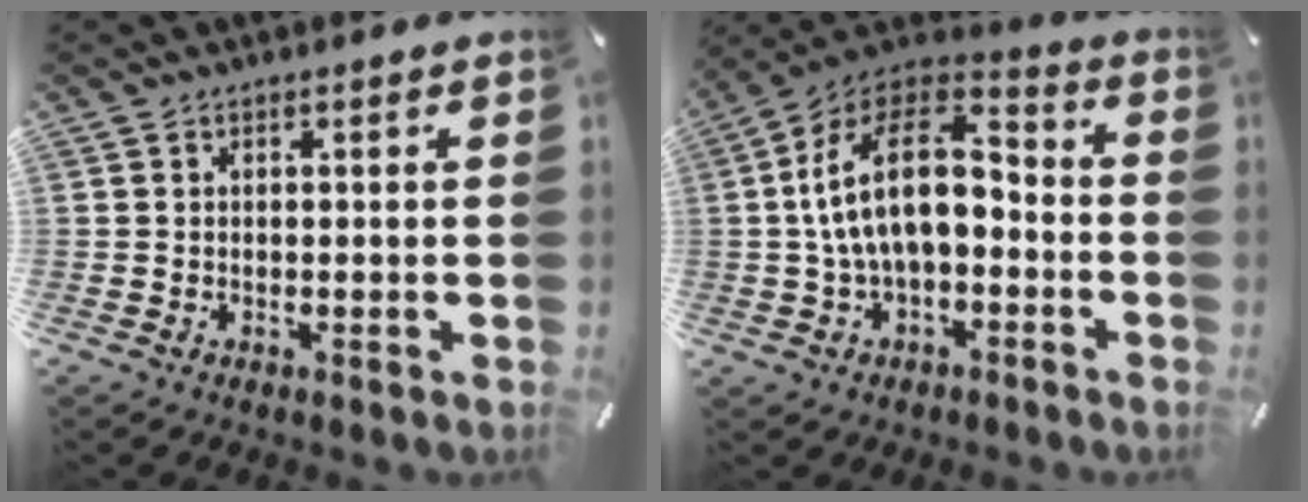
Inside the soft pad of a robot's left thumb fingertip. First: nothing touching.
{"total": 16.2, "force": [0.1, 10.0, 12.7], "torque": [-0.261, 0.014, -0.004]}